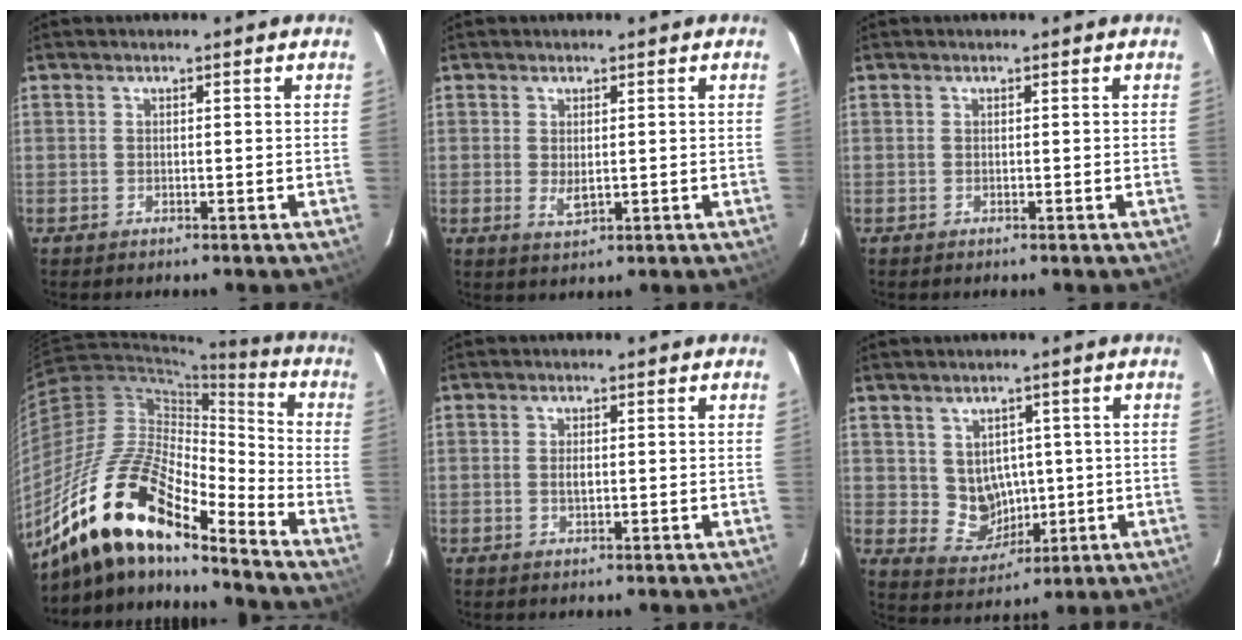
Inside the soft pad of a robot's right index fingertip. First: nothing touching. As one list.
[{"total": 2.5, "force": [0.2, 1.4, 2.1], "torque": [-0.037, -0.004, 0.006]}, {"total": 0.0}, {"total": 20.8, "force": [-15.1, 5.9, 13.0], "torque": [-0.237, -0.009, -0.296]}, {"total": 1.9, "force": [-0.1, 0.7, 1.8], "torque": [-0.035, -0.003, -0.002]}, {"total": 6.9, "force": [0.8, 6.4, 2.3], "torque": [-0.050, 0.005, 0.037]}]